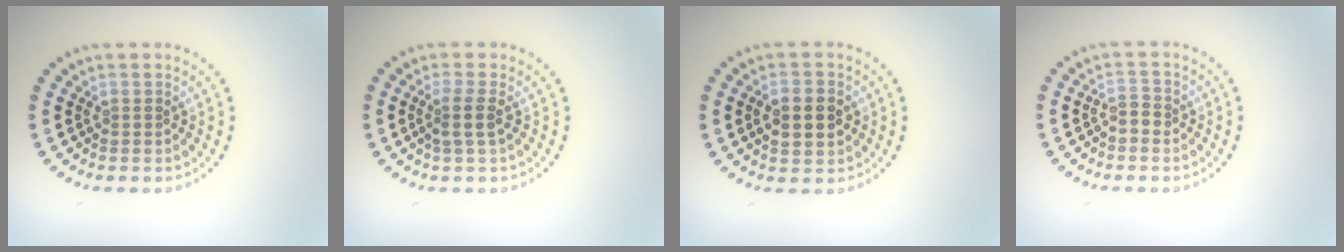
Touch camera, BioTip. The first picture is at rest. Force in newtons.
{"total": 1.8, "press": 1.4, "slide": 1.1}
{"total": 4.2, "press": 4.2, "slide": 0.2}
{"total": 1.2, "press": 1.1, "slide": 0.5}